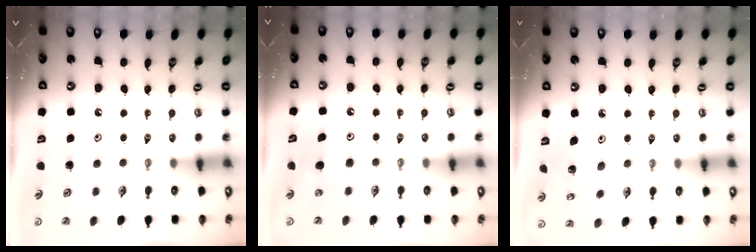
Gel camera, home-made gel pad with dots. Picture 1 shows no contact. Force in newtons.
{"total": 5.4, "press": 5.3, "slide": 0.9}
{"total": 2.0, "press": 2.0, "slide": 0.1}